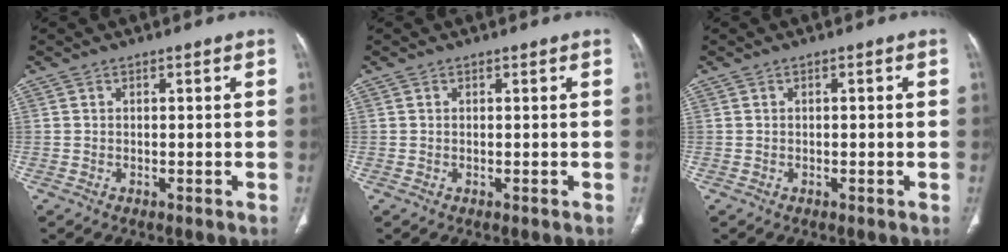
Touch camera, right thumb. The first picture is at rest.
{"total": 0.0}
{"total": 0.9, "force": [0.0, 0.3, 0.8], "torque": [-0.015, 0.001, 0.001]}